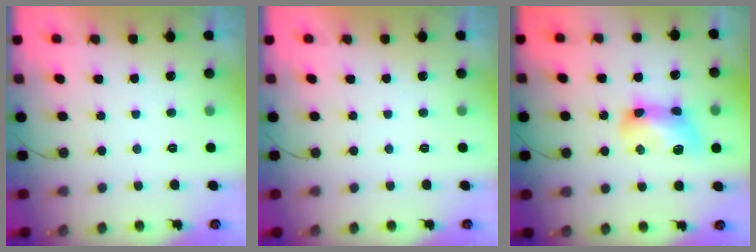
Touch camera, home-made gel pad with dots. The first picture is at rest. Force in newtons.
{"total": 0.0}
{"total": 12.5, "press": 12.5, "slide": 0.4}